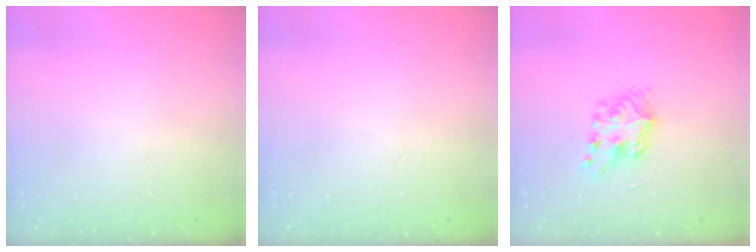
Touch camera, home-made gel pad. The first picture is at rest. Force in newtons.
{"total": 0.0}
{"total": 7.2, "press": 7.2, "slide": 0.2}